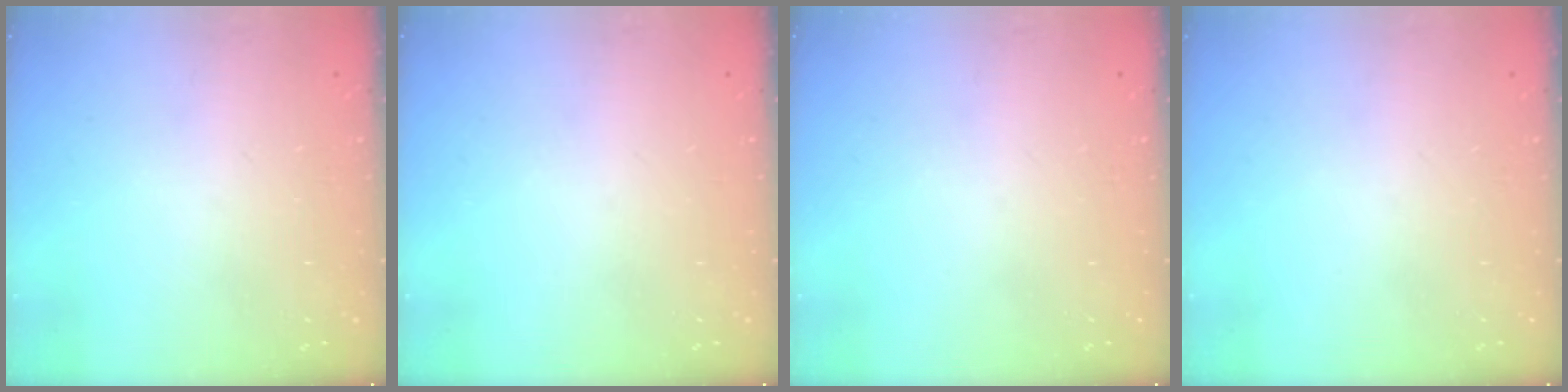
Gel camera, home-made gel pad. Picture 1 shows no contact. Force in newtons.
{"total": 0.0}
{"total": 0.0}
{"total": 0.0}